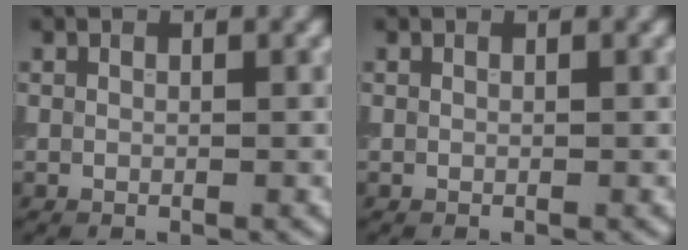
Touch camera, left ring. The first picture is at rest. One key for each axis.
{"total": 0.0}